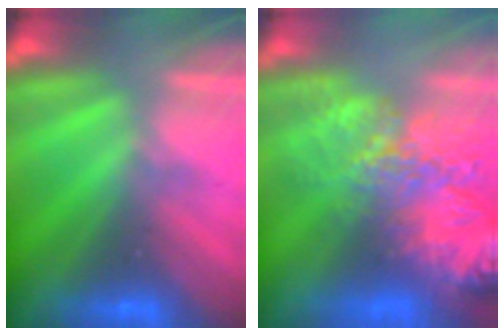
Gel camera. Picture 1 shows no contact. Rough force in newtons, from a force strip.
{"total": 9.1}